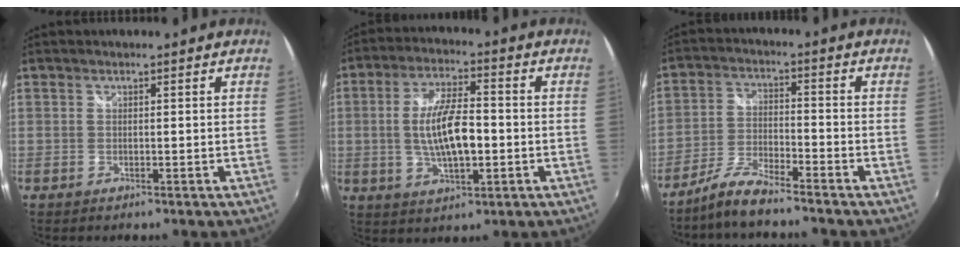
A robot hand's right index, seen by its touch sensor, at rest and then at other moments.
{"total": 11.0, "force": [-1.2, 3.8, 10.3], "torque": [-0.199, 0.001, -0.016]}
{"total": 6.9, "force": [-6.0, 0.7, 3.4], "torque": [-0.075, 0.002, -0.118]}